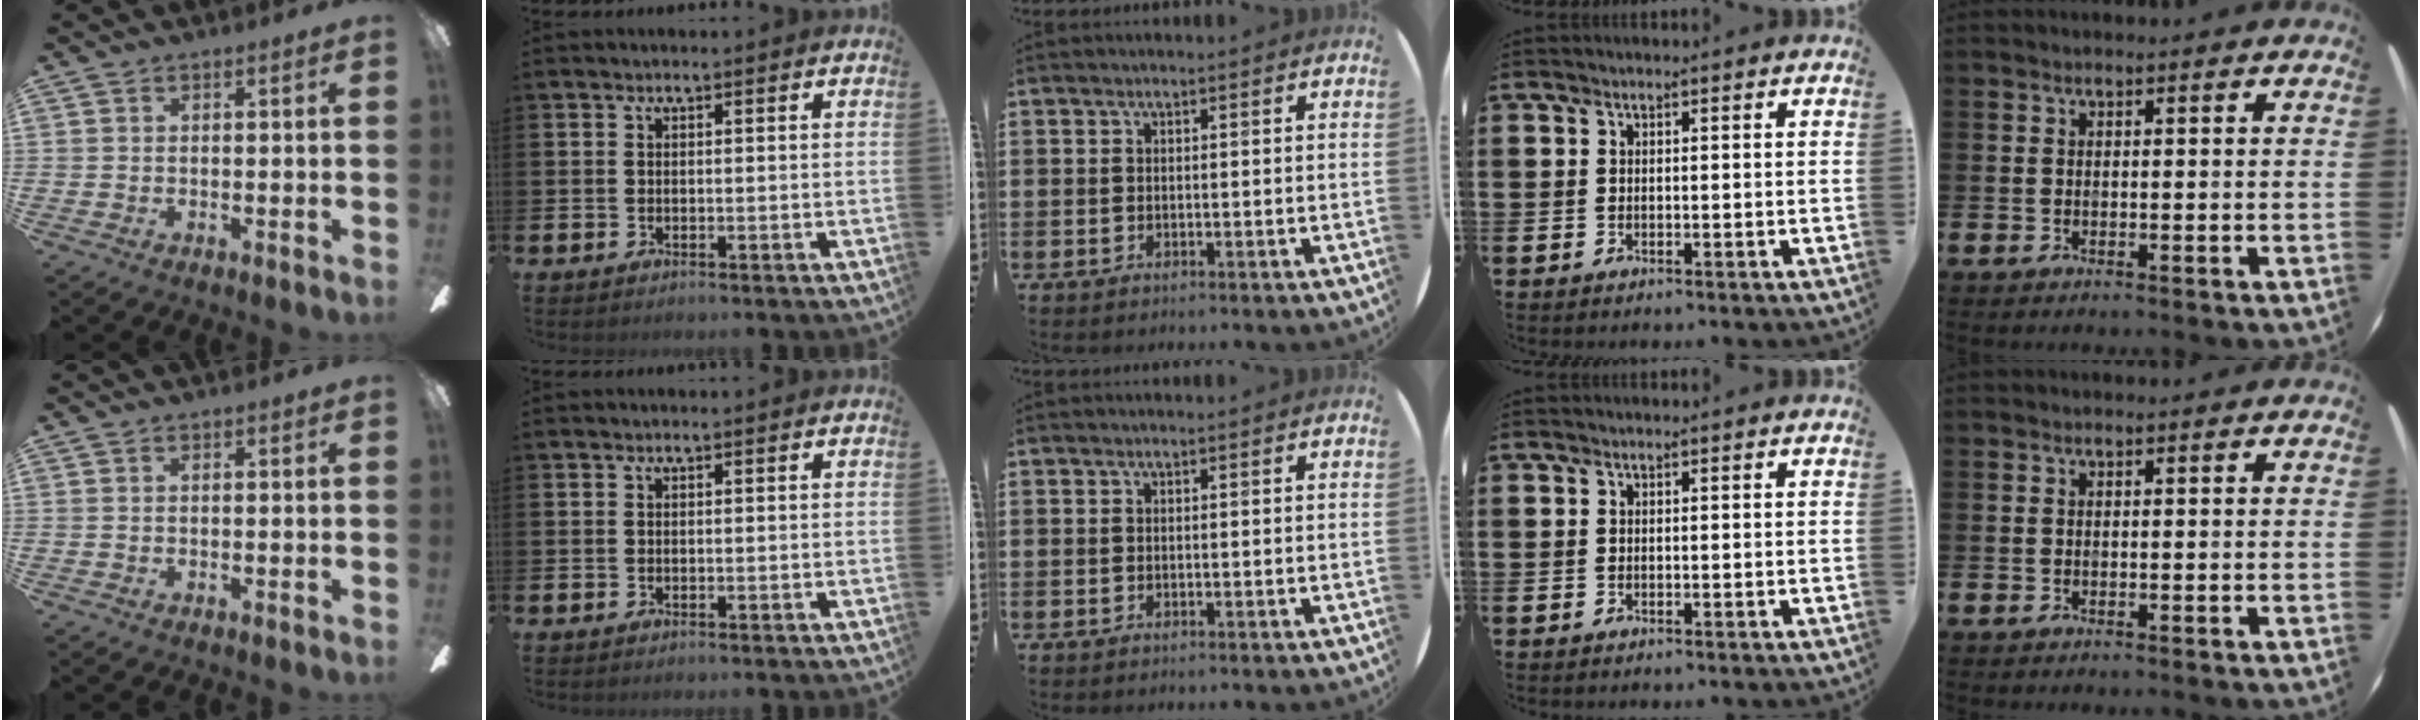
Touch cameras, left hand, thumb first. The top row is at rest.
{}